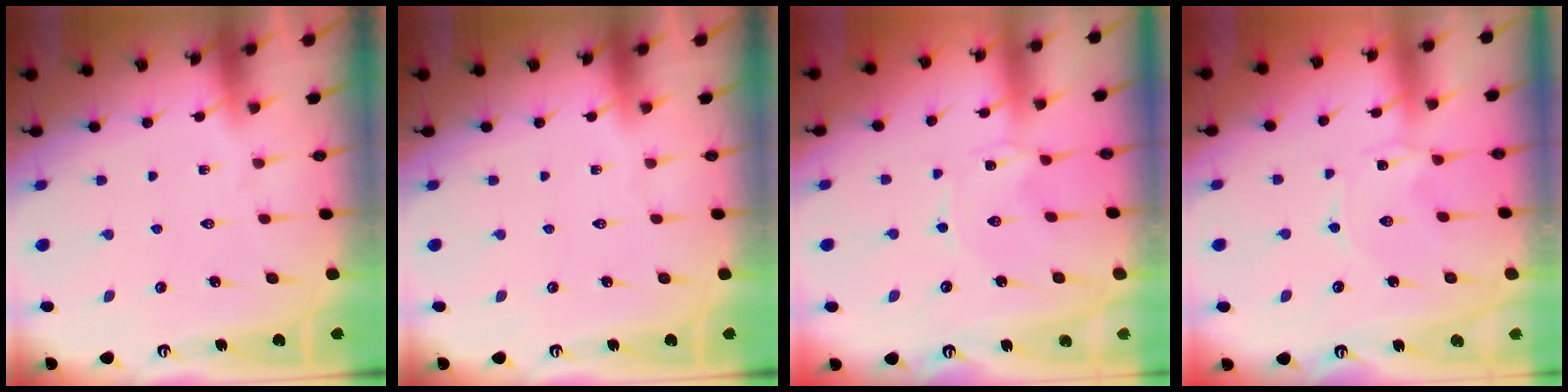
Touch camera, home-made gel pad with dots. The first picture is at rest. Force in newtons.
{"total": 0.0}
{"total": 0.0}
{"total": 0.0}